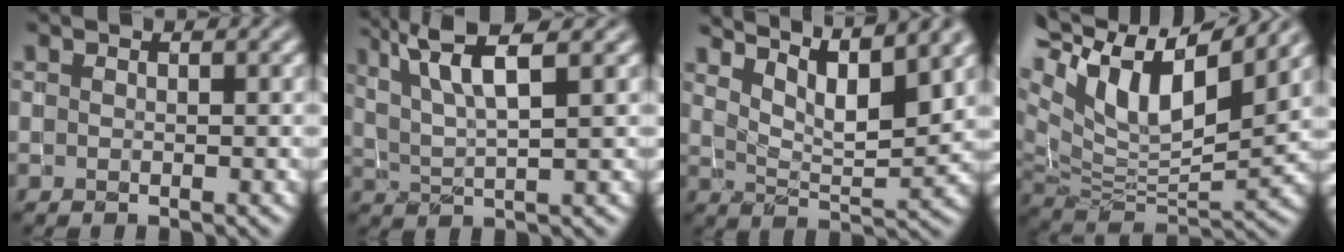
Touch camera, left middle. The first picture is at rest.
{"total": 6.5, "force": [3.3, 1.4, 5.4], "torque": [-0.090, 0.012, 0.058]}
{"total": 9.2, "force": [6.6, 2.2, 6.1], "torque": [-0.089, 0.017, 0.080]}
{"total": 11.8, "force": [5.7, 5.4, 8.8], "torque": [-0.176, 0.020, 0.104]}